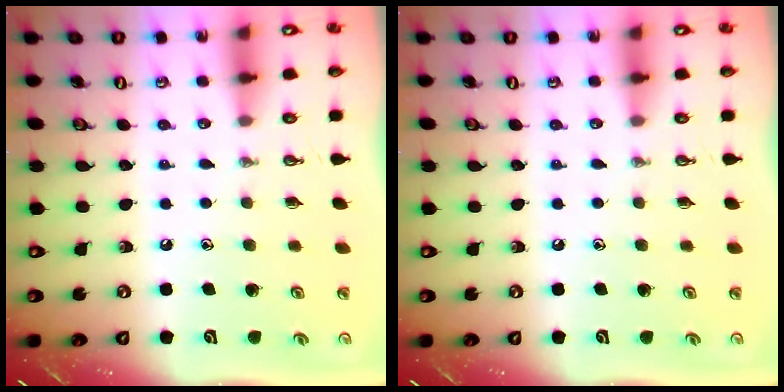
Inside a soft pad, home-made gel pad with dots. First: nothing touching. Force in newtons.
{"total": 0.0}